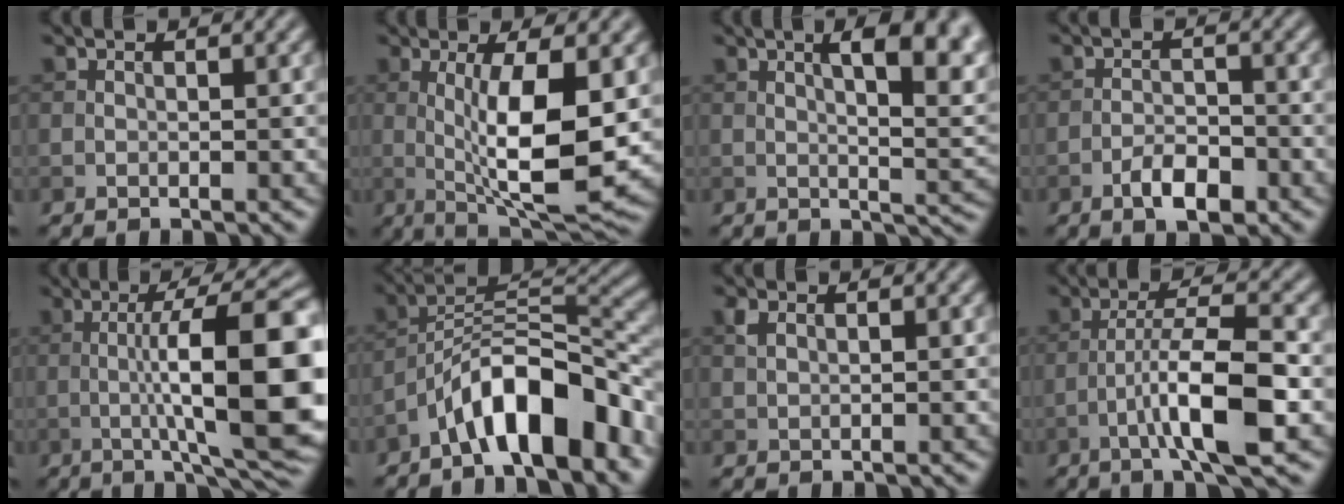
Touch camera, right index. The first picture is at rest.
{"total": 9.3, "force": [0.2, 2.4, 9.0], "torque": [-0.141, -0.012, 0.010]}
{"total": 10.2, "force": [3.3, 3.8, 8.9], "torque": [-0.086, 0.013, 0.039]}
{"total": 3.4, "force": [-1.9, 1.4, 2.4], "torque": [-0.038, 0.005, -0.037]}
{"total": 14.2, "force": [-0.7, 3.3, 13.8], "torque": [-0.190, 0.007, -0.011]}
{"total": 9.6, "force": [-5.9, 2.9, 7.0], "torque": [-0.109, 0.019, -0.104]}
{"total": 1.4, "force": [0.4, 0.7, 1.1], "torque": [-0.026, 0.002, 0.011]}
{"total": 7.5, "force": [-2.8, 1.2, 6.9], "torque": [-0.116, 0.016, -0.052]}